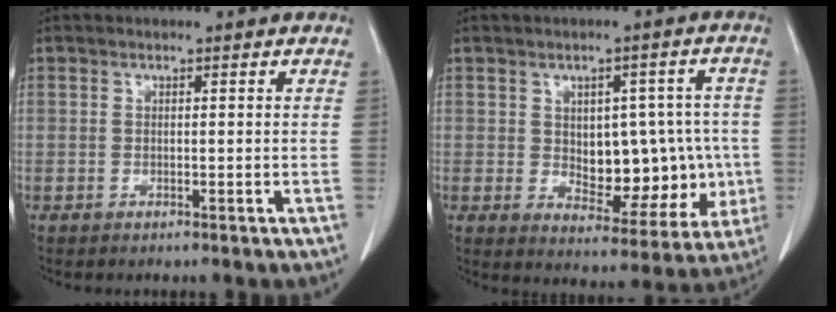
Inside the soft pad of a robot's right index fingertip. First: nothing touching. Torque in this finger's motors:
{"motor_torque": [0.18, 0.20, 0.16, 0.03]}